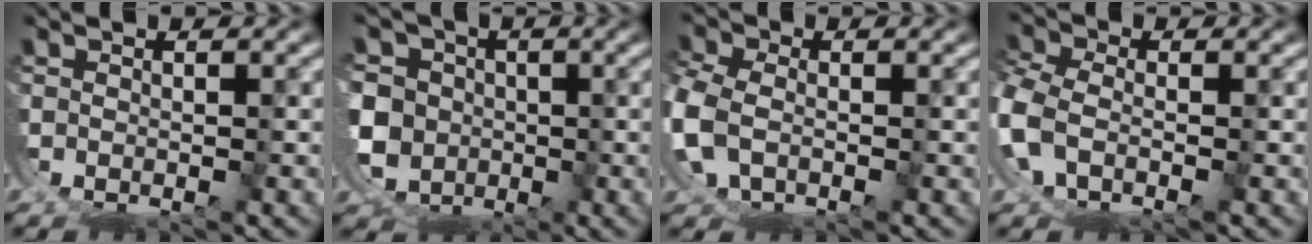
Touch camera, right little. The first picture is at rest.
{"total": 7.6, "force": [1.1, 7.1, 2.3], "torque": [-0.046, -0.038, 0.029]}
{"total": 2.8, "force": [-0.3, 2.6, 1.0], "torque": [-0.074, -0.018, 0.004]}
{"total": 5.1, "force": [-1.2, 4.2, 2.5], "torque": [-0.106, -0.028, -0.012]}